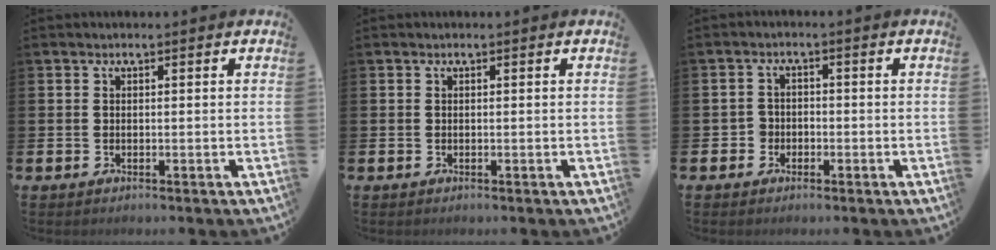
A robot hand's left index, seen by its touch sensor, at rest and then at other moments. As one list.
[{"total": 0.0}, {"total": 2.2, "force": [-1.1, 1.8, 0.1], "torque": [-0.013, 0.007, -0.027]}]